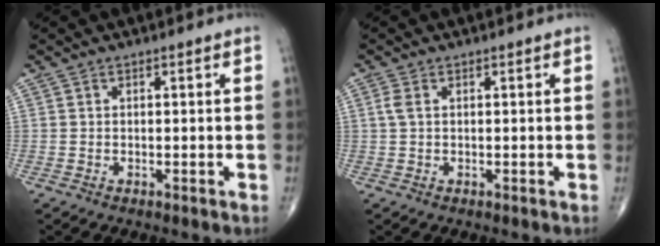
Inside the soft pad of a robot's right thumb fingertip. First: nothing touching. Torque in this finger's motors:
{"motor_torque": [-0.35, 0.30, 0.25, 0.08, 0.01]}